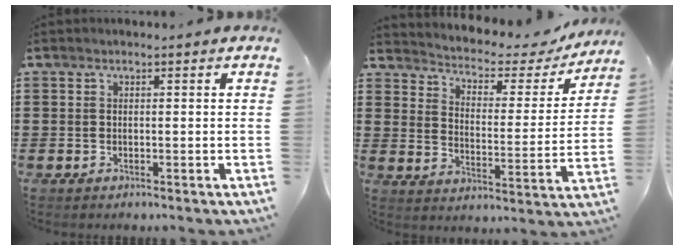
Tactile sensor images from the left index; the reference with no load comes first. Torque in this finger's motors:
{"motor_torque": [1.66, -0.48, 0.39, 0.12]}